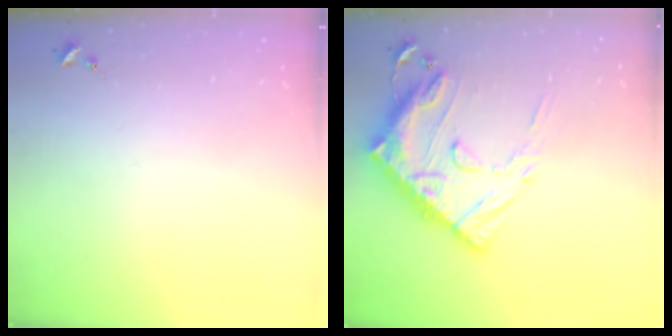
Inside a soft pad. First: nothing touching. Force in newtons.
{"total": 21.5, "press": 21.4, "slide": 2.1}